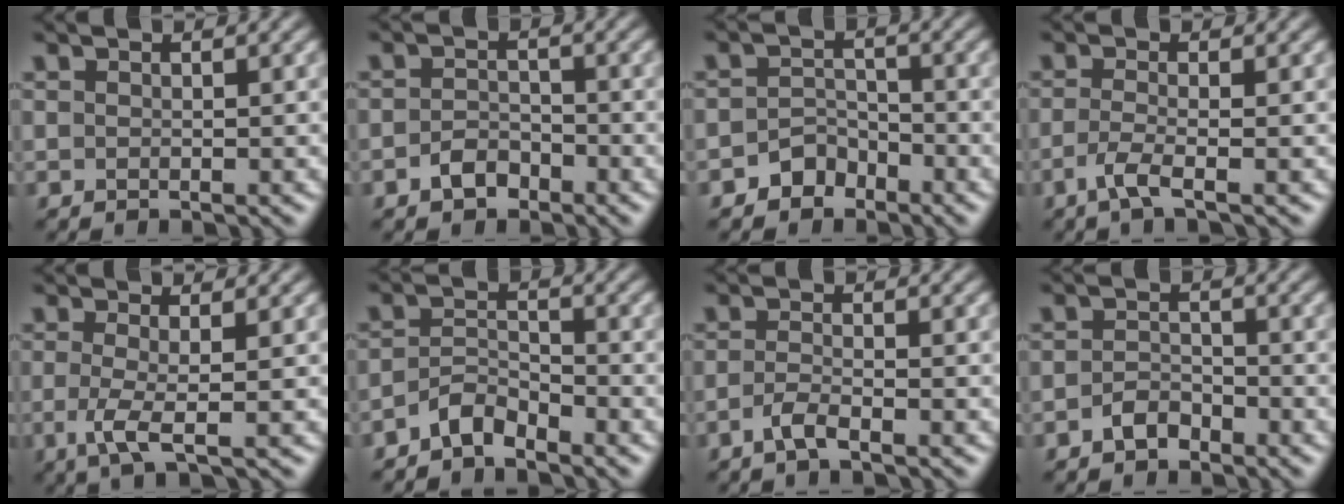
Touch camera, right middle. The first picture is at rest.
{"total": 2.2, "force": [-1.4, 1.4, 1.0], "torque": [-0.018, 0.006, -0.028]}
{"total": 2.3, "force": [-1.7, 1.5, 0.5], "torque": [-0.003, 0.010, -0.031]}
{"total": 2.4, "force": [-1.2, 0.5, 2.0], "torque": [-0.041, -0.006, -0.035]}
{"total": 2.9, "force": [-0.6, 0.5, 2.7], "torque": [-0.062, -0.010, -0.014]}
{"total": 2.5, "force": [-2.1, 0.8, 1.0], "torque": [-0.019, 0.011, -0.046]}
{"total": 1.7, "force": [-1.1, 0.3, 1.3], "torque": [-0.028, 0.001, -0.027]}
{"total": 1.9, "force": [-1.3, 1.0, 0.9], "torque": [-0.016, 0.006, -0.027]}